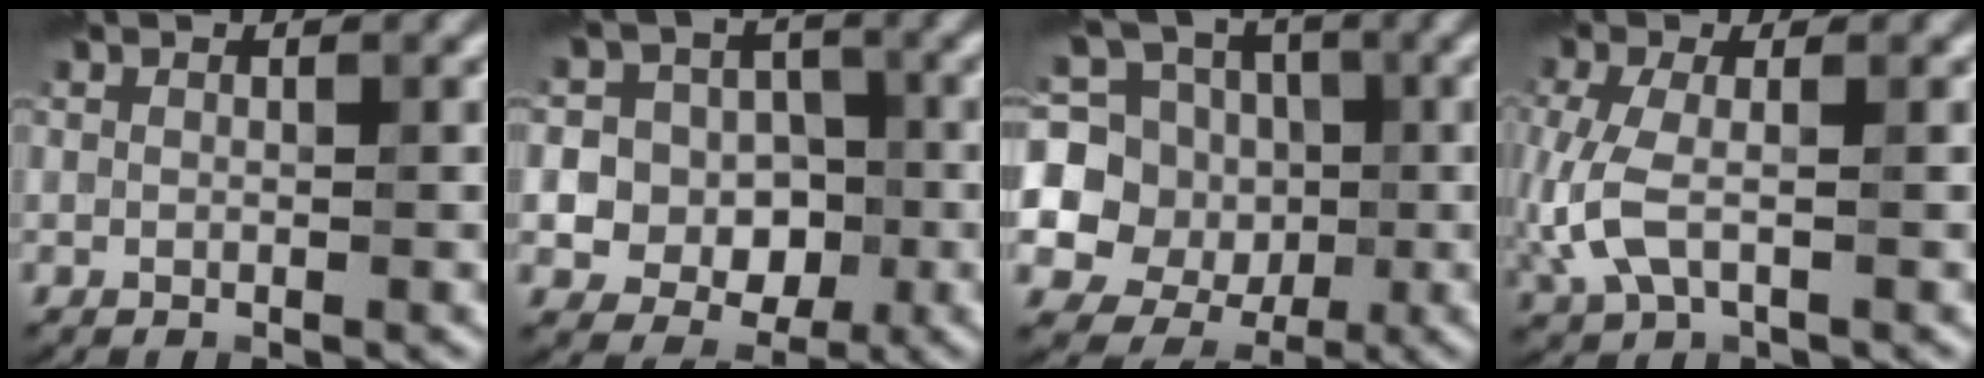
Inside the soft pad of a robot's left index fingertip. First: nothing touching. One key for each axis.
{"total": 8.7, "fx": -0.8, "fy": 8.1, "fz": 2.9, "tx": -0.055, "ty": 0.028, "tz": -0.040}
{"total": 11.2, "fx": 0.6, "fy": 10.4, "fz": 4.3, "tx": -0.123, "ty": 0.038, "tz": -0.014}
{"total": 3.9, "fx": -0.7, "fy": 1.8, "fz": 3.4, "tx": -0.094, "ty": -0.001, "tz": -0.019}